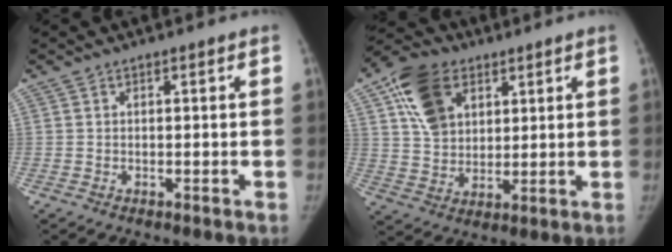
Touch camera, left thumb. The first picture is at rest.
{"total": 13.1, "force": [5.5, 9.3, 7.4], "torque": [-0.111, -0.008, 0.101]}